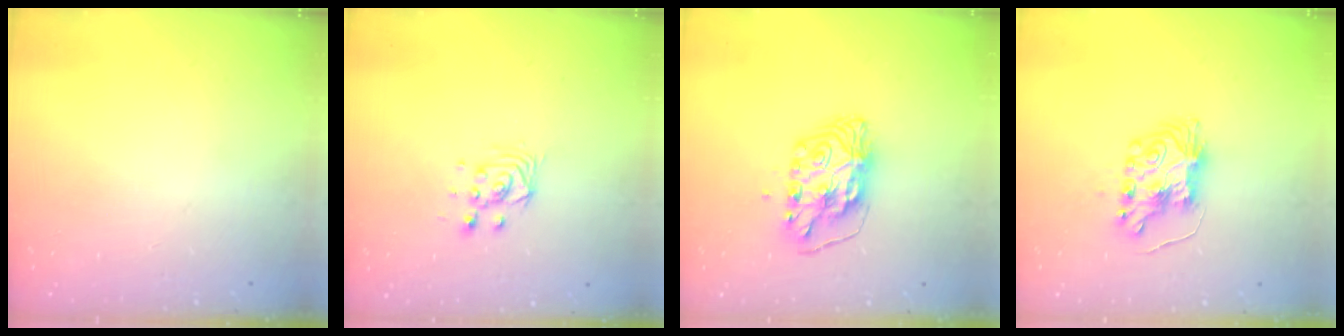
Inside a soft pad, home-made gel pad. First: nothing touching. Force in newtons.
{"total": 4.2, "press": 4.2, "slide": 0.3}
{"total": 8.8, "press": 8.8, "slide": 0.8}
{"total": 8.4, "press": 8.4, "slide": 0.6}